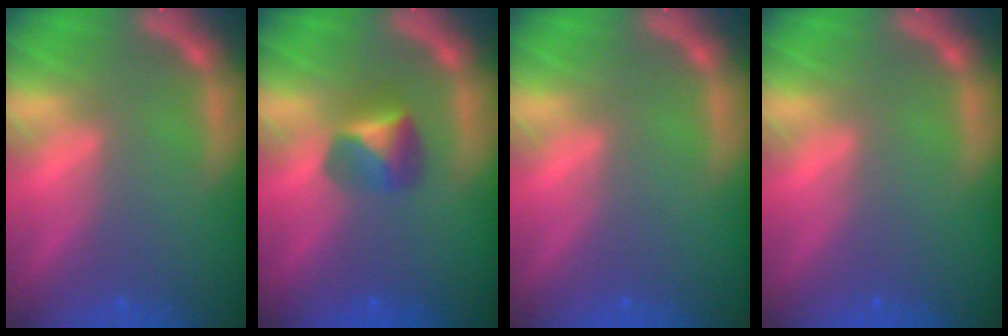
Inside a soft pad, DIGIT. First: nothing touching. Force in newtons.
{"total": 2.9}
{"total": 0.0}
{"total": 0.0}